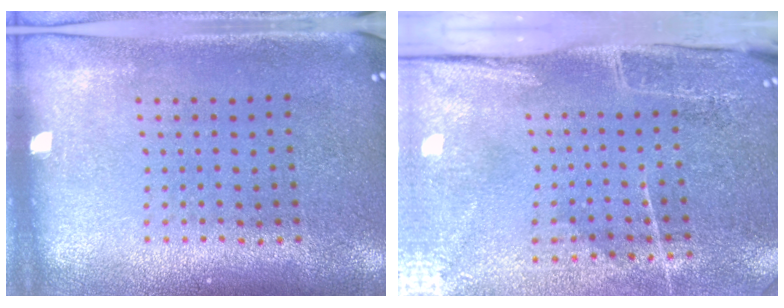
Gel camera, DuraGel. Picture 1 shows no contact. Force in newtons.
{"total": 4.8, "press": 3.8, "slide": 2.9}